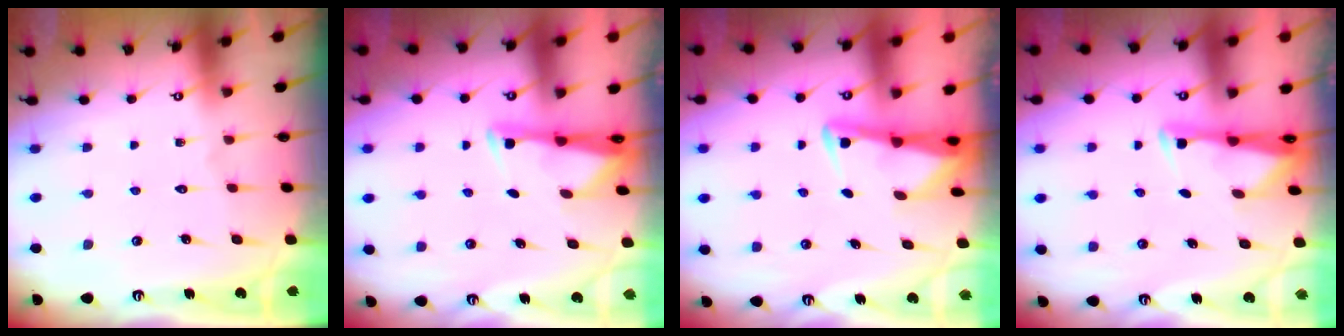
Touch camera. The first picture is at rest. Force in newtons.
{"total": 2.7, "press": 2.7, "slide": 0.4}
{"total": 3.0, "press": 3.0, "slide": 0.3}
{"total": 2.9, "press": 2.9, "slide": 0.4}